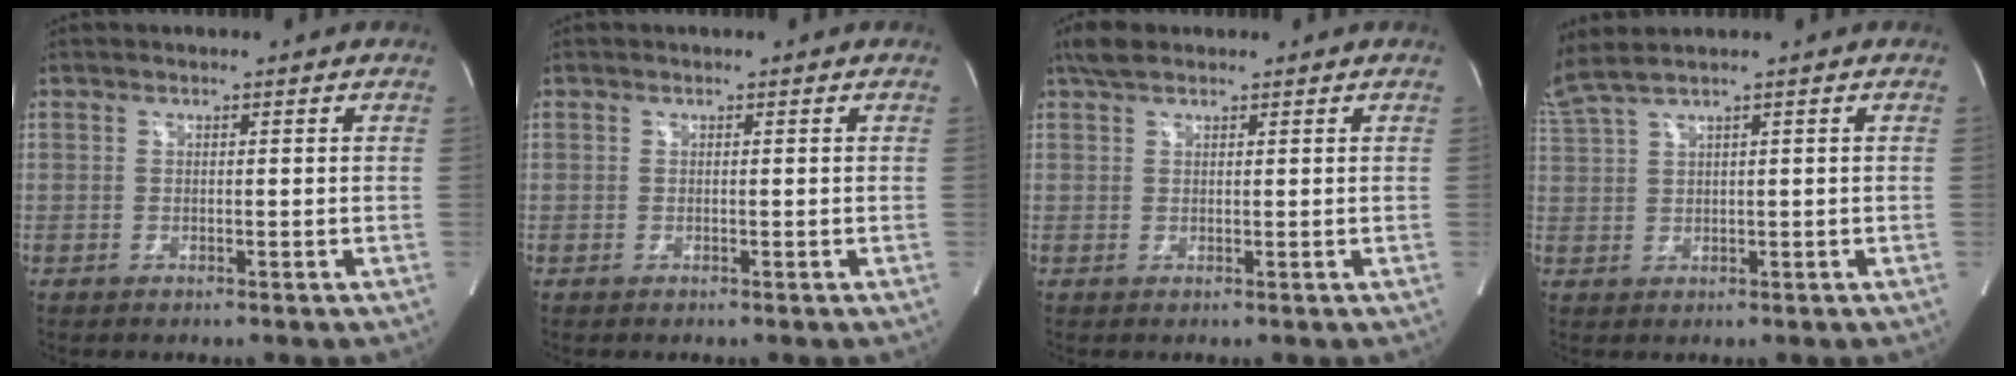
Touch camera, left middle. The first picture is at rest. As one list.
[{"total": 0.0}, {"total": 2.9, "force": [2.2, 1.2, 1.4], "torque": [-0.032, 0.017, 0.042]}, {"total": 4.4, "force": [3.5, -1.1, 2.4], "torque": [-0.069, 0.021, 0.083]}]